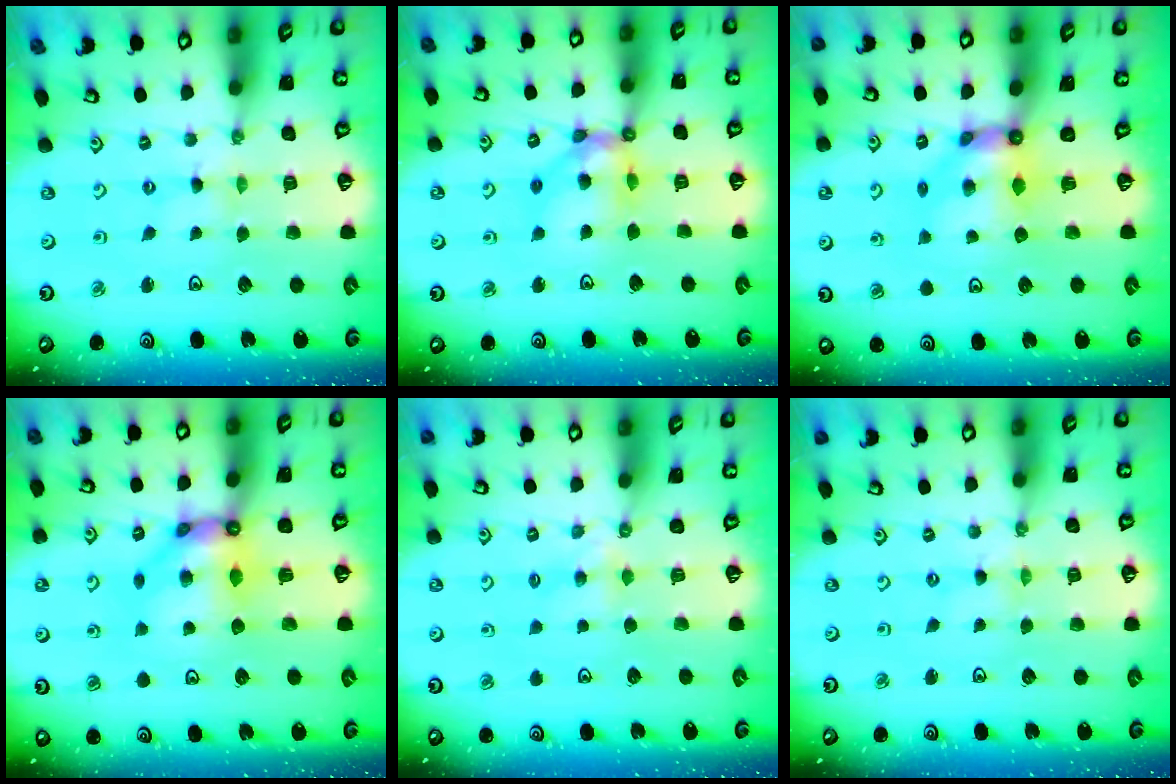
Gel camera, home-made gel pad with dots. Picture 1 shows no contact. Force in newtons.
{"total": 12.4, "press": 12.3, "slide": 1.2}
{"total": 7.1, "press": 7.1, "slide": 0.4}
{"total": 10.4, "press": 10.2, "slide": 1.6}
{"total": 4.0, "press": 3.9, "slide": 0.6}
{"total": 0.0}